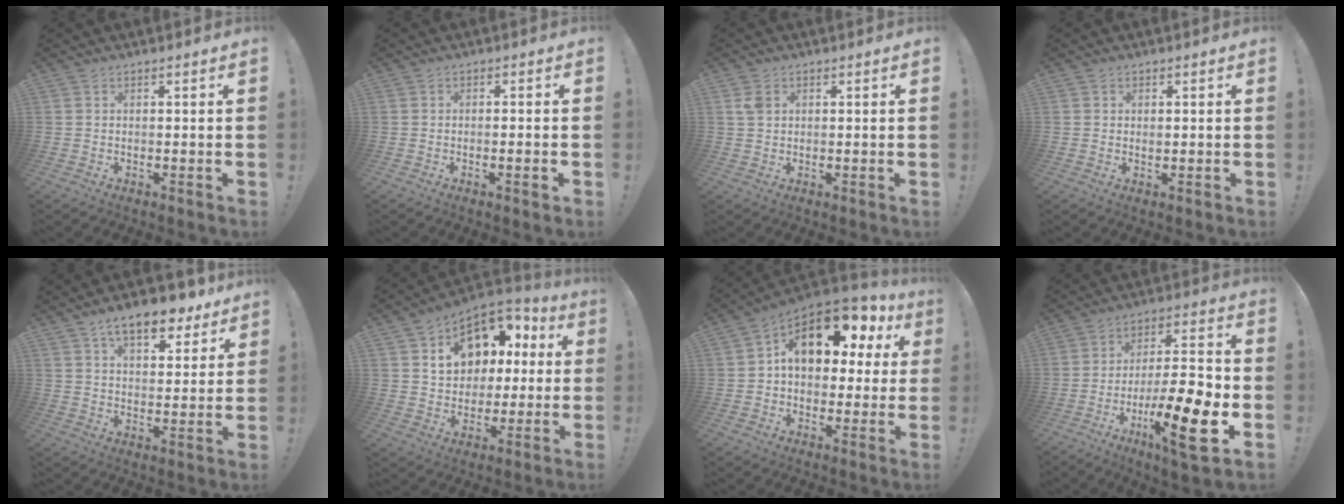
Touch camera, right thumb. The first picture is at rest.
{"total": 2.3, "force": [-0.9, 0.1, 2.2], "torque": [-0.037, 0.000, -0.013]}
{"total": 2.4, "force": [1.1, 1.7, 1.4], "torque": [-0.022, 0.001, 0.018]}
{"total": 0.9, "force": [0.5, 0.8, 0.1], "torque": [0.006, 0.001, 0.008]}
{"total": 12.3, "force": [8.3, 5.2, 7.5], "torque": [-0.114, -0.043, 0.144]}
{"total": 15.2, "force": [5.1, 11.9, 8.0], "torque": [-0.107, -0.026, 0.105]}
{"total": 16.3, "force": [6.8, 9.8, 11.1], "torque": [-0.156, -0.037, 0.116]}
{"total": 21.0, "force": [-8.0, 5.6, 18.6], "torque": [-0.296, 0.044, -0.122]}